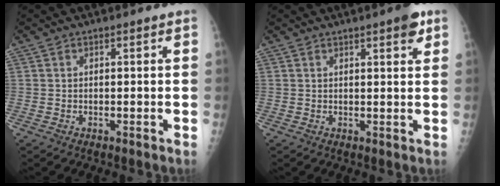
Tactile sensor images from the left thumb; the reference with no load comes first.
{"total": 3.7, "force": [2.2, 0.9, 2.9], "torque": [-0.031, -0.008, 0.025]}